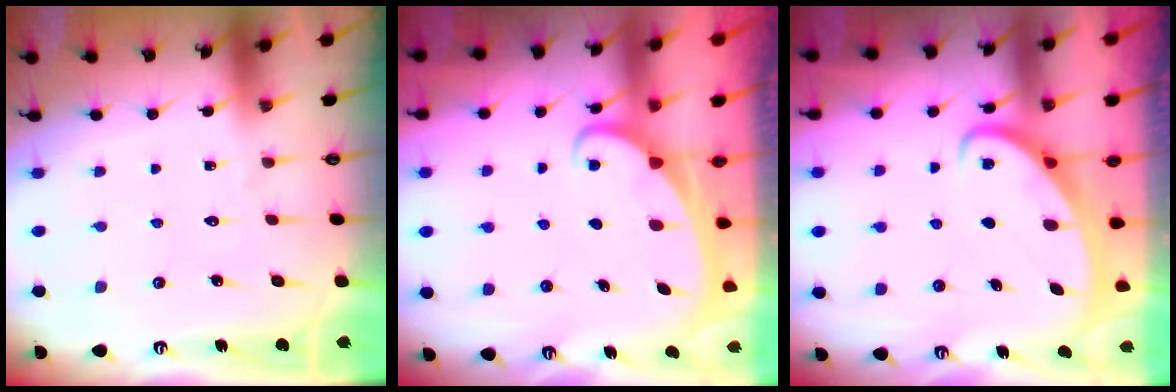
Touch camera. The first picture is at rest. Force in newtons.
{"total": 1.9, "press": 1.9, "slide": 0.1}
{"total": 2.4, "press": 2.4, "slide": 0.4}